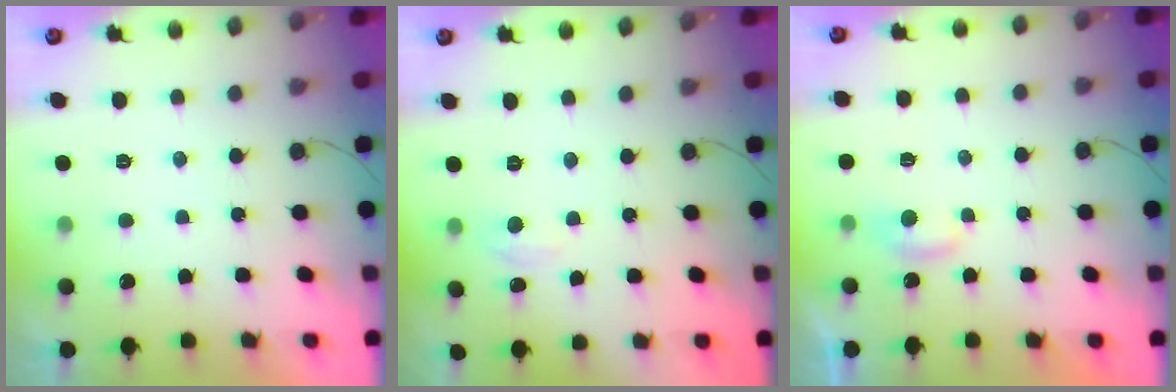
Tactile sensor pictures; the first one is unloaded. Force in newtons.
{"total": 3.2, "press": 3.1, "slide": 0.4}
{"total": 3.8, "press": 3.8, "slide": 0.3}